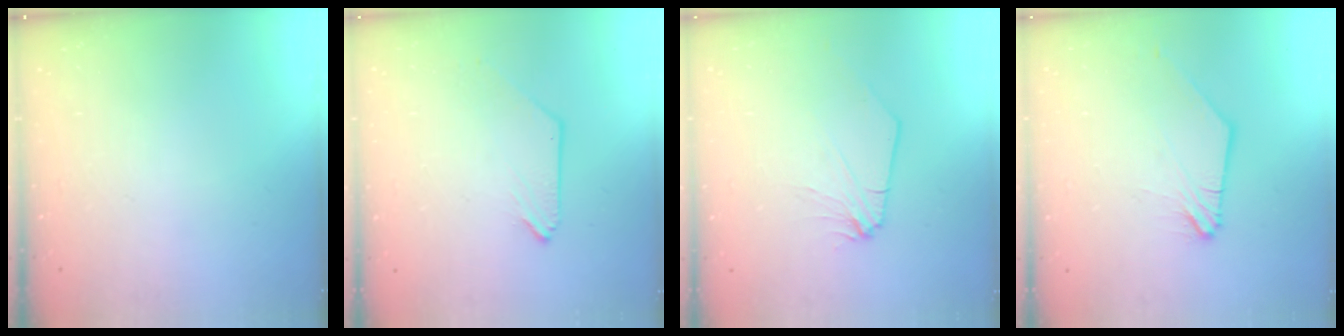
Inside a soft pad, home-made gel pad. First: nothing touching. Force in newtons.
{"total": 0.0}
{"total": 1.7, "press": 1.7, "slide": 0.3}
{"total": 1.1, "press": 1.0, "slide": 0.3}